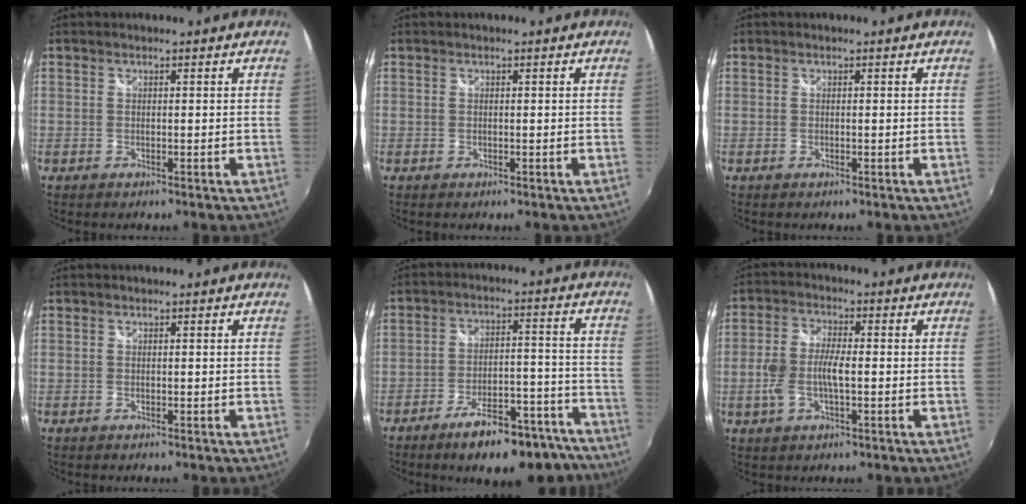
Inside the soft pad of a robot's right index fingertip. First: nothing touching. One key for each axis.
{"total": 0.0}
{"total": 0.0}
{"total": 0.0}
{"total": 16.8, "fx": -13.5, "fy": 5.5, "fz": 8.4, "tx": -0.123, "ty": 0.025, "tz": -0.176}
{"total": 7.5, "fx": -1.3, "fy": 3.4, "fz": 6.6, "tx": -0.137, "ty": 0.003, "tz": -0.025}